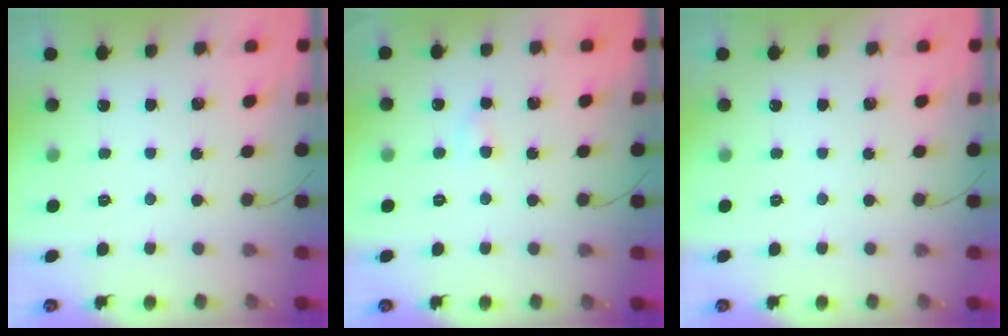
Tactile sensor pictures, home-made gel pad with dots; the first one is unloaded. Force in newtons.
{"total": 2.9, "press": 2.7, "slide": 1.0}
{"total": 0.0}